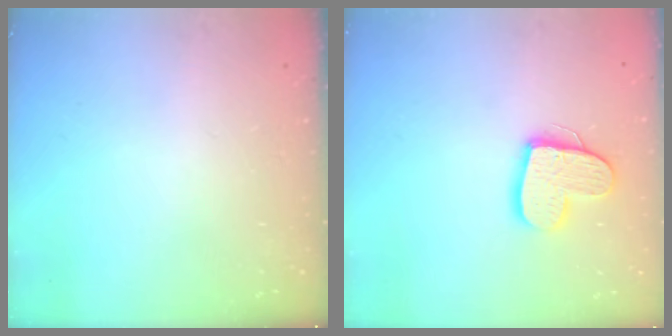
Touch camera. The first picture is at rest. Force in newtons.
{"total": 13.7, "press": 13.6, "slide": 1.1}